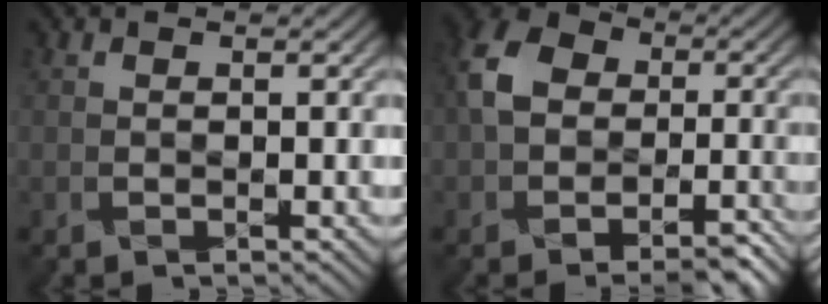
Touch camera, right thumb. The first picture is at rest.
{"total": 8.4, "force": [-3.2, 6.3, 4.6], "torque": [-0.096, -0.012, -0.066]}